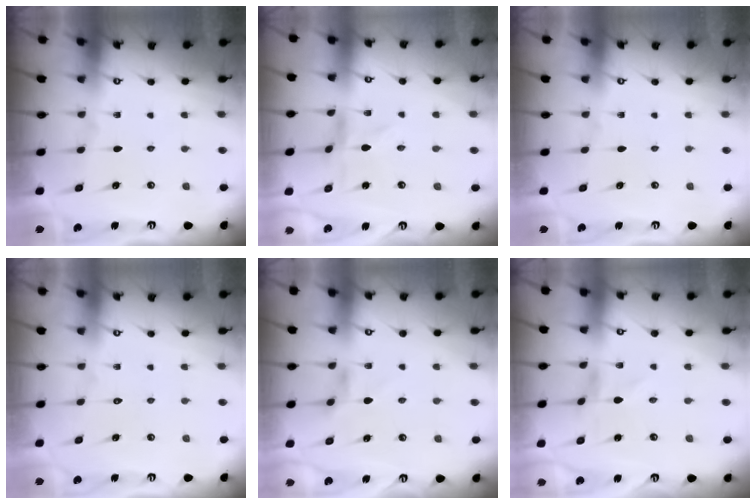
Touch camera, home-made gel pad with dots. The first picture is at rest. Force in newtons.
{"total": 0.7, "press": 0.7, "slide": 0.2}
{"total": 0.0}
{"total": 1.6, "press": 1.6, "slide": 0.1}
{"total": 3.0, "press": 2.9, "slide": 0.5}
{"total": 0.0}